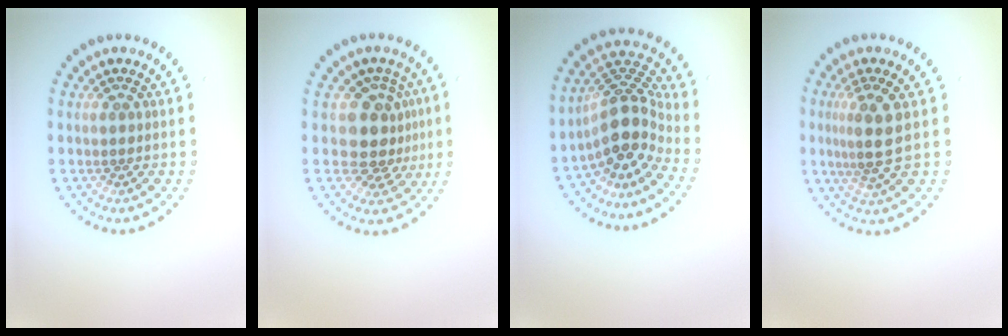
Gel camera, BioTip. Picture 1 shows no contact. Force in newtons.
{"total": 4.0, "press": 3.1, "slide": 2.5}
{"total": 5.1, "press": 3.7, "slide": 3.4}
{"total": 2.9, "press": 2.5, "slide": 1.6}